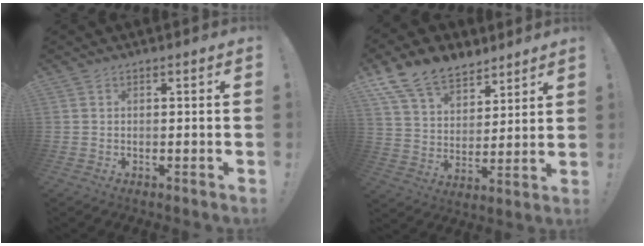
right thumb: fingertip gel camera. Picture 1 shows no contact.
{"total": 14.3, "force": [10.6, 8.1, 5.3], "torque": [-0.099, -0.072, 0.202]}